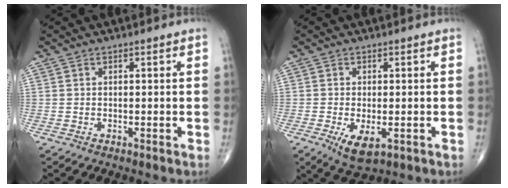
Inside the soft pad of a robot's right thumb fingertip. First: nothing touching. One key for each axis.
{"total": 5.5, "fx": -1.8, "fy": 2.5, "fz": 4.6, "tx": -0.080, "ty": -0.012, "tz": -0.022}